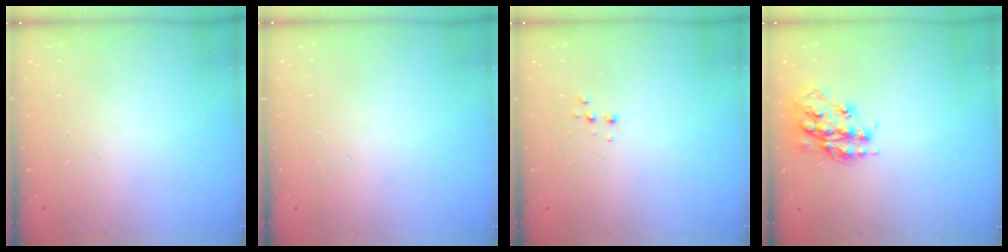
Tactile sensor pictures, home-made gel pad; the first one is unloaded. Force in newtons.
{"total": 0.6, "press": 0.0, "slide": 0.6}
{"total": 4.7, "press": 4.6, "slide": 0.8}
{"total": 14.6, "press": 14.5, "slide": 0.7}